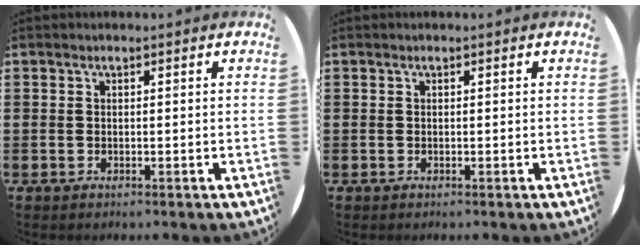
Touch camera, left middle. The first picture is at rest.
{"total": 0.0}